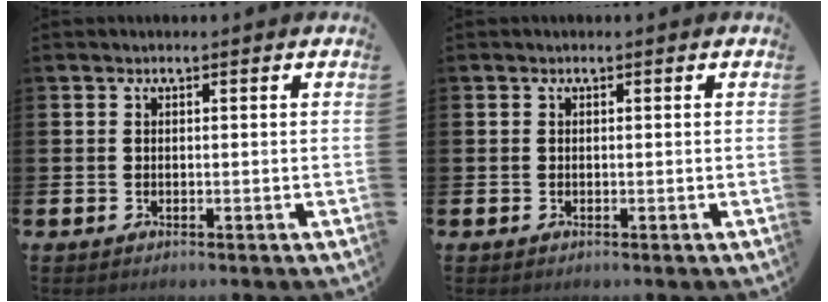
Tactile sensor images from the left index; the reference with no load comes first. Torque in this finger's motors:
{"motor_torque": [0.01, 0.00, 0.00, 0.00]}